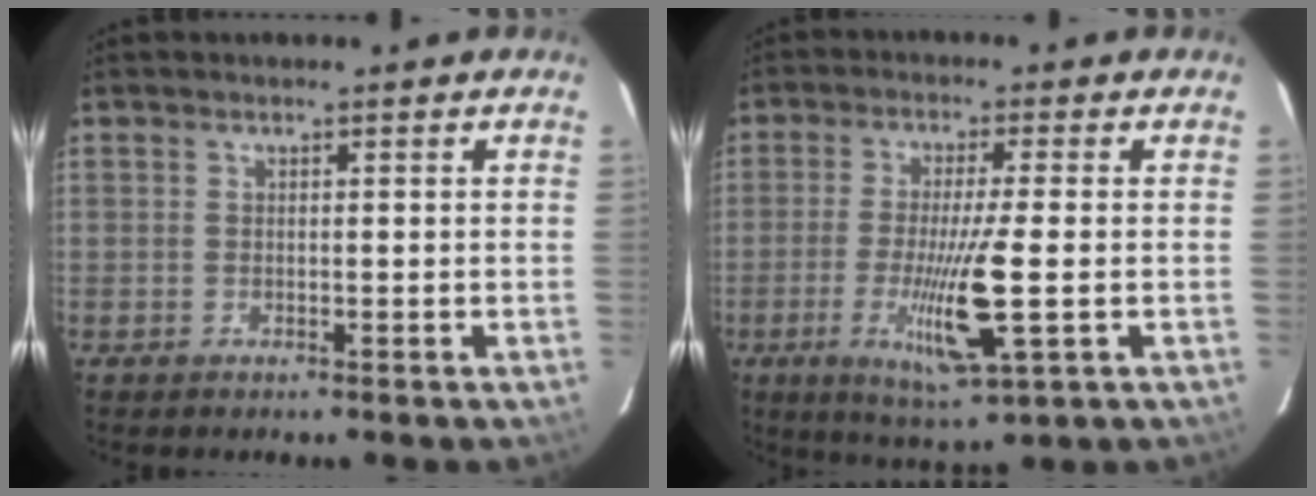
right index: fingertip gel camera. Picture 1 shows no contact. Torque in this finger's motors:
{"motor_torque": [0.74, -0.07, 0.31, 0.15]}